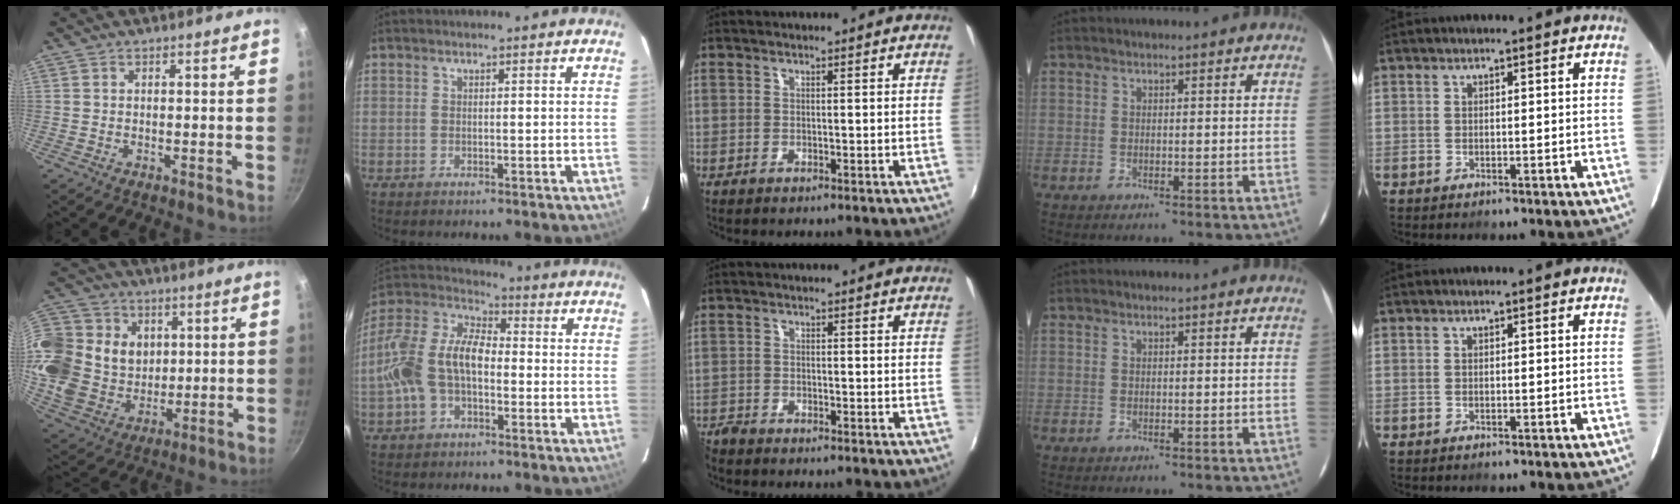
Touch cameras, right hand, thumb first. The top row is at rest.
{"thumb": {"total": 25.7, "force": [6.2, 21.6, 12.6], "torque": [-0.289, 0.014, 0.127]}, "index": {"total": 14.7, "force": [-2.8, 8.9, 11.4], "torque": [-0.240, 0.021, -0.058]}, "middle": {"total": 5.0, "force": [-4.7, 1.1, 1.2], "torque": [-0.049, -0.020, -0.088]}}